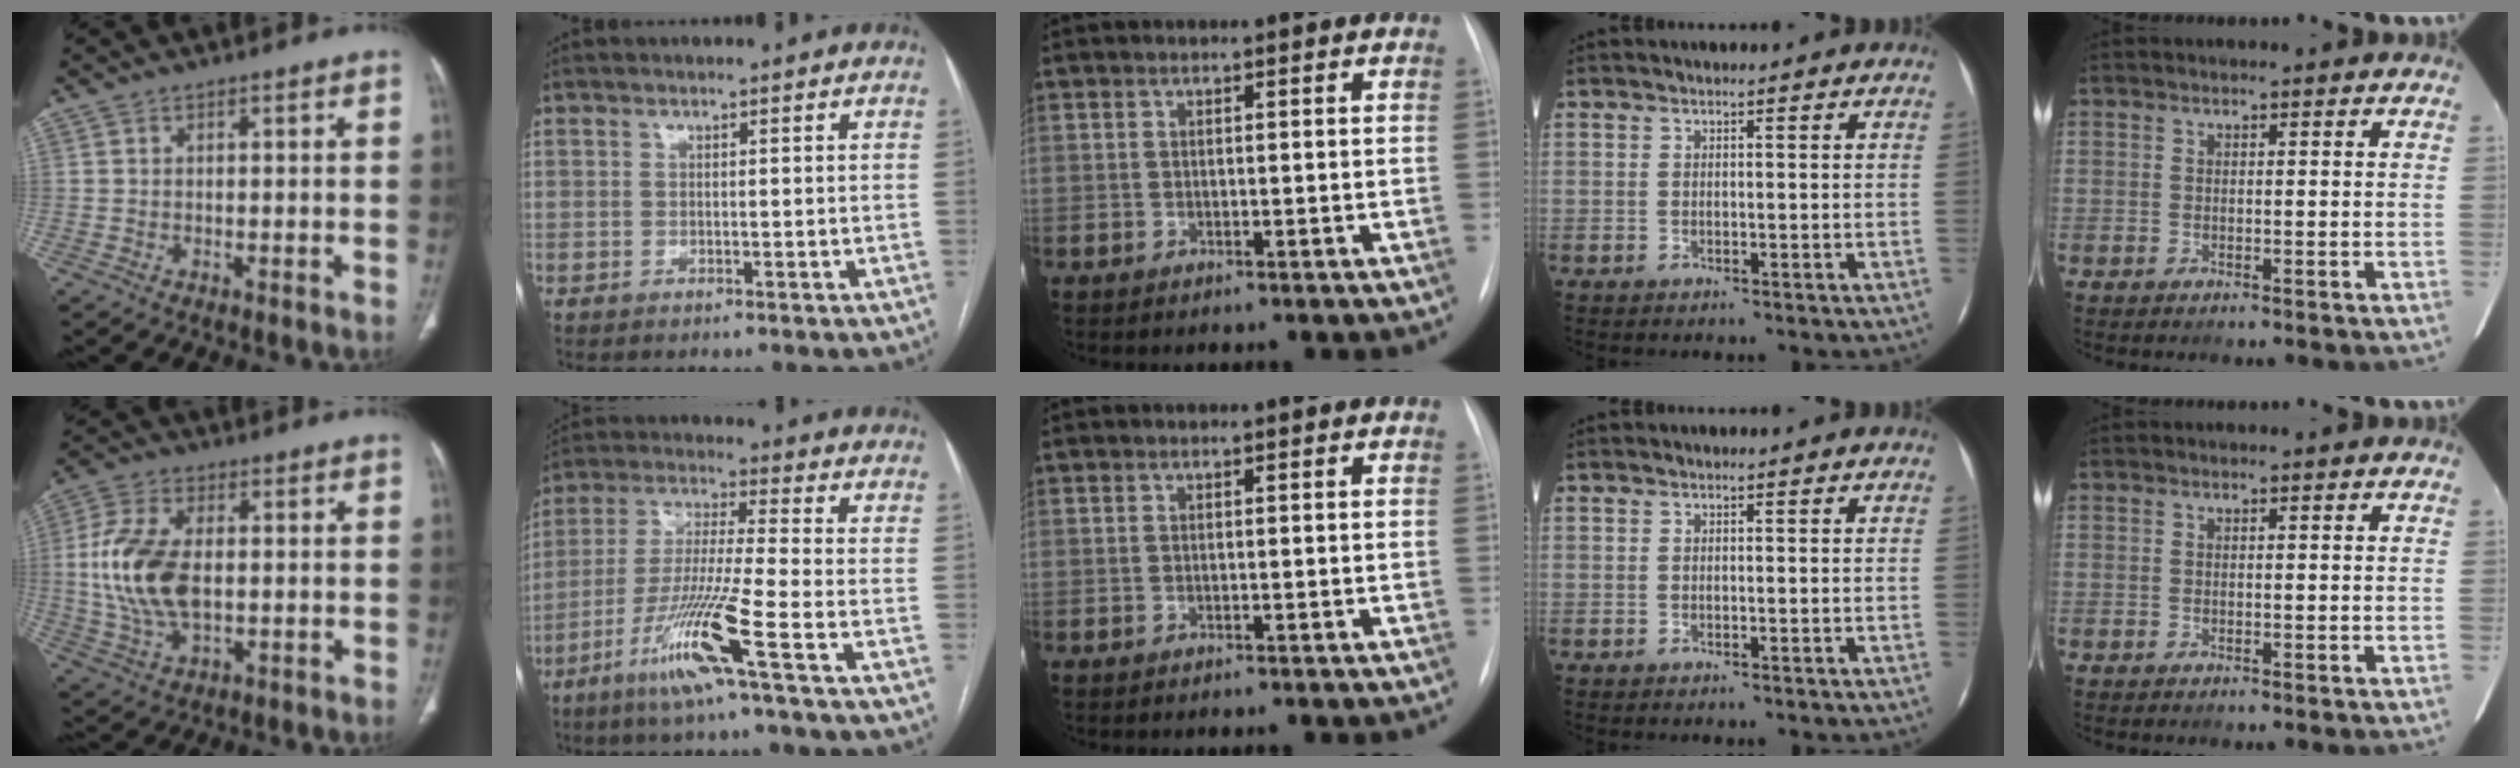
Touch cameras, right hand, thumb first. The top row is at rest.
{"thumb": {"total": 14.1, "force": [0.2, 7.8, 11.7], "torque": [-0.249, 0.001, 0.007]}, "index": {"total": 12.5, "force": [-6.4, -1.4, 10.6], "torque": [-0.215, -0.025, -0.128]}}